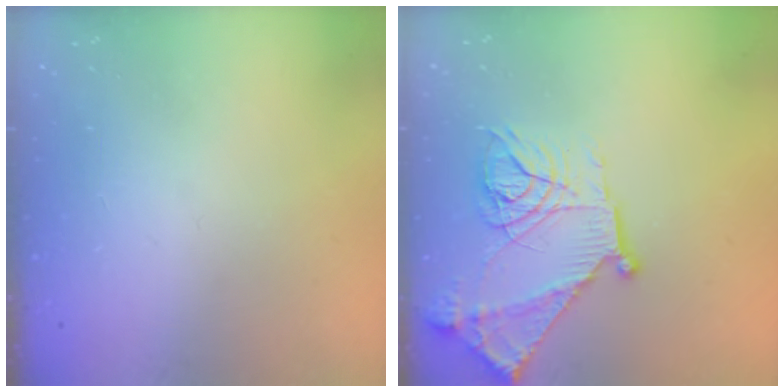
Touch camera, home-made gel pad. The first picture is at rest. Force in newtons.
{"total": 16.5, "press": 16.5, "slide": 1.3}